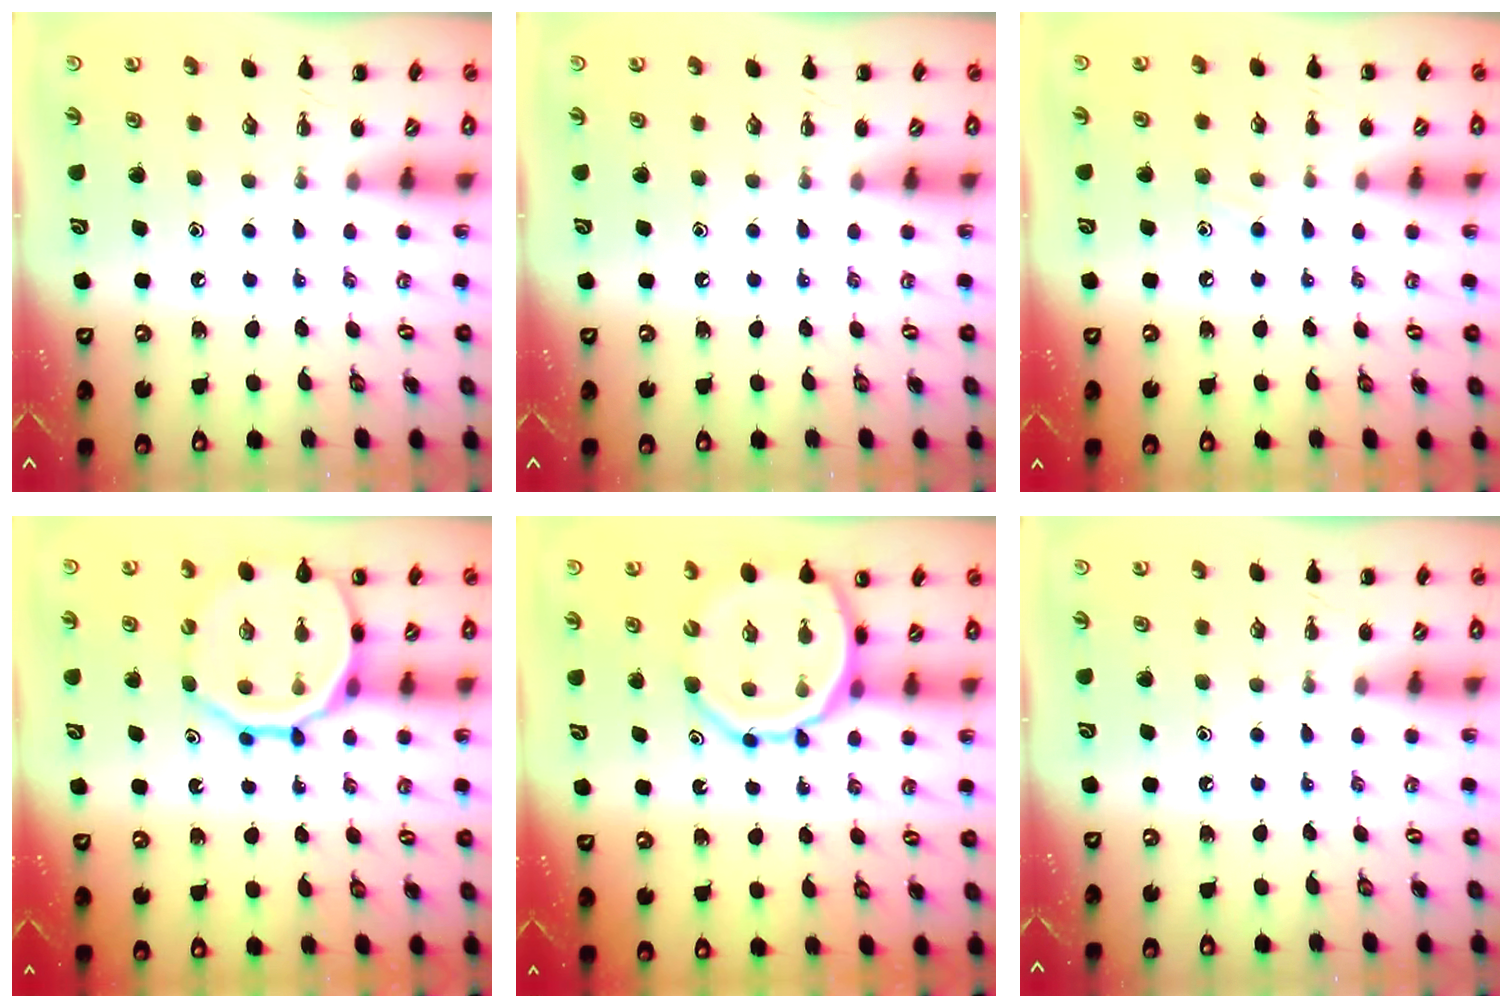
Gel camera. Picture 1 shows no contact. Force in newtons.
{"total": 0.0}
{"total": 6.9, "press": 6.5, "slide": 2.5}
{"total": 17.3, "press": 17.1, "slide": 2.8}
{"total": 12.9, "press": 12.5, "slide": 3.2}
{"total": 0.0}